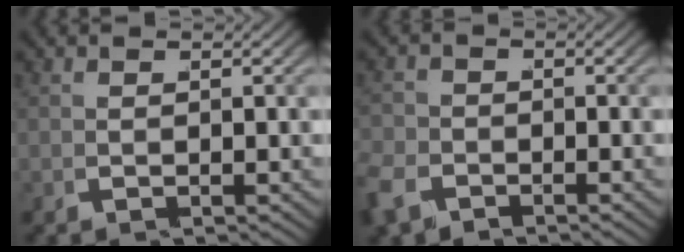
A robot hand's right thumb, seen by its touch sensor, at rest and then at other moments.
{"total": 2.5, "force": [-2.0, 1.5, 0.3], "torque": [-0.009, -0.010, -0.041]}